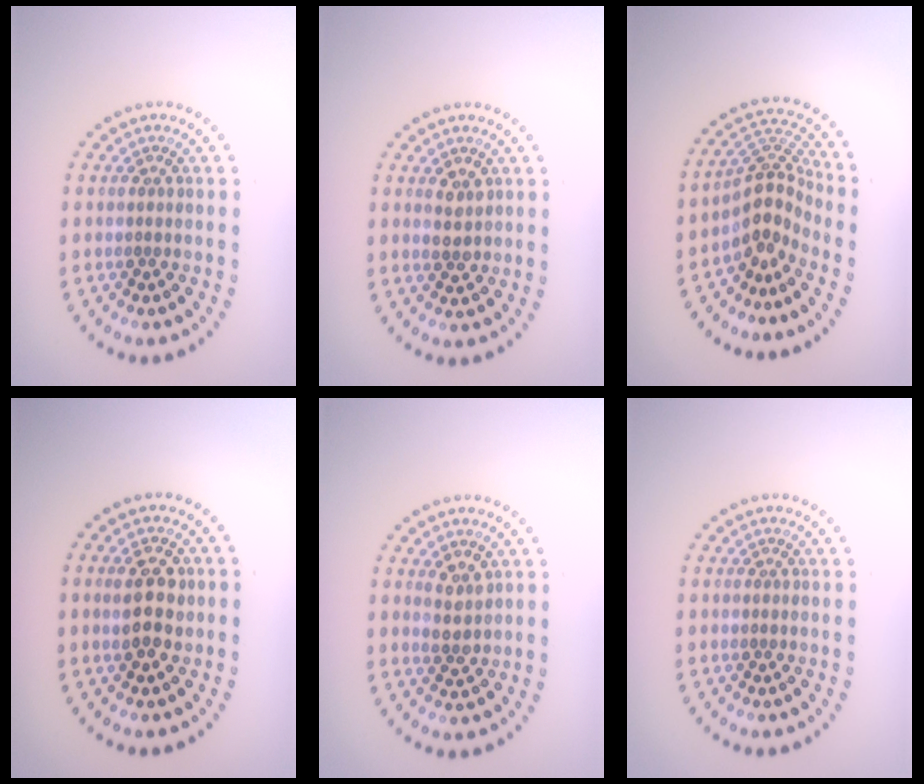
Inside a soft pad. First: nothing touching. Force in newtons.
{"total": 1.8, "press": 1.8, "slide": 0.1}
{"total": 3.5, "press": 2.5, "slide": 2.4}
{"total": 2.9, "press": 2.8, "slide": 0.2}
{"total": 1.8, "press": 1.7, "slide": 0.4}
{"total": 0.0}